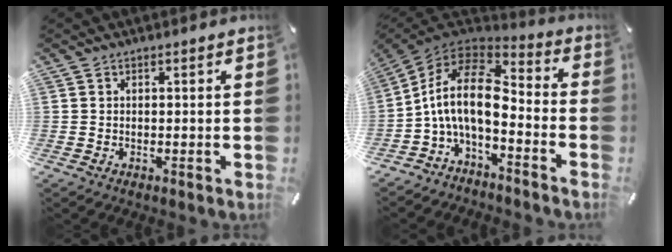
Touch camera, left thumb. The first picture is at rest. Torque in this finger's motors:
{"motor_torque": [-0.21, 2.02, 1.51, 1.26, 0.49]}